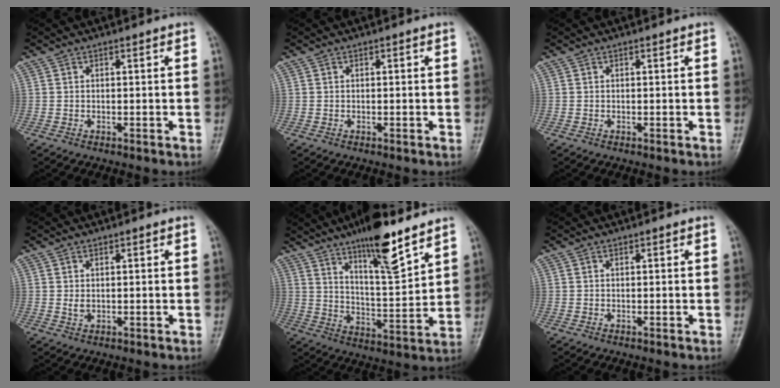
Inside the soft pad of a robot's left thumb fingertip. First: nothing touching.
{"total": 0.0}
{"total": 0.0}
{"total": 1.6, "force": [0.2, 1.1, 1.1], "torque": [-0.015, 0.002, 0.007]}
{"total": 14.4, "force": [10.0, 2.9, 9.9], "torque": [-0.149, -0.063, 0.173]}
{"total": 0.0}